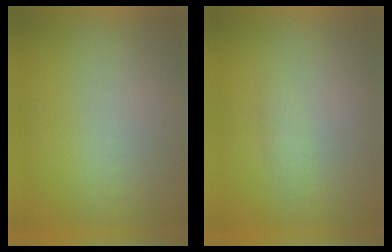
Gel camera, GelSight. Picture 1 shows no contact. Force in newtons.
{"total": 1.2}